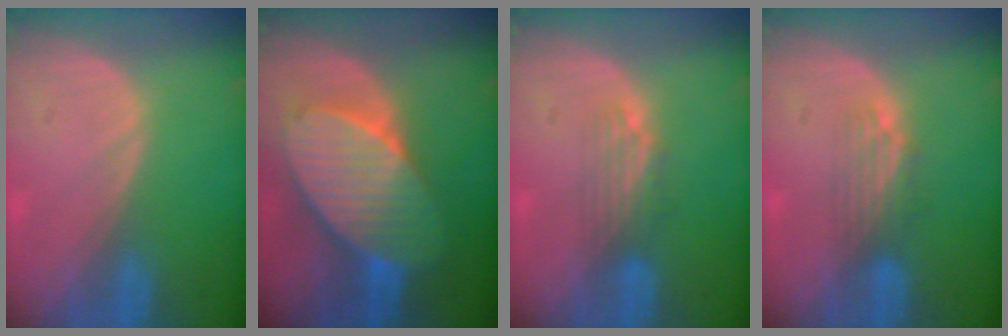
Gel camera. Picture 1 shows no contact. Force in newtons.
{"total": 10.1, "press": 10.1, "slide": 0.6}
{"total": 3.3, "press": 2.8, "slide": 1.6}
{"total": 3.3, "press": 2.8, "slide": 1.6}